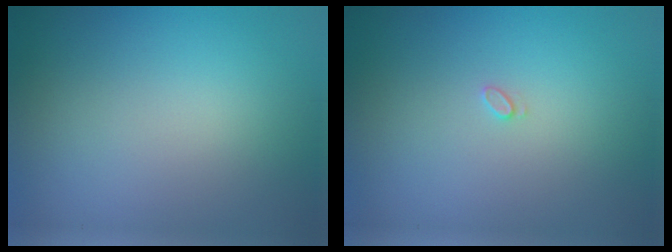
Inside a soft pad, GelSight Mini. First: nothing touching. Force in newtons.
{"total": 0.6, "press": 0.6, "slide": 0.1}